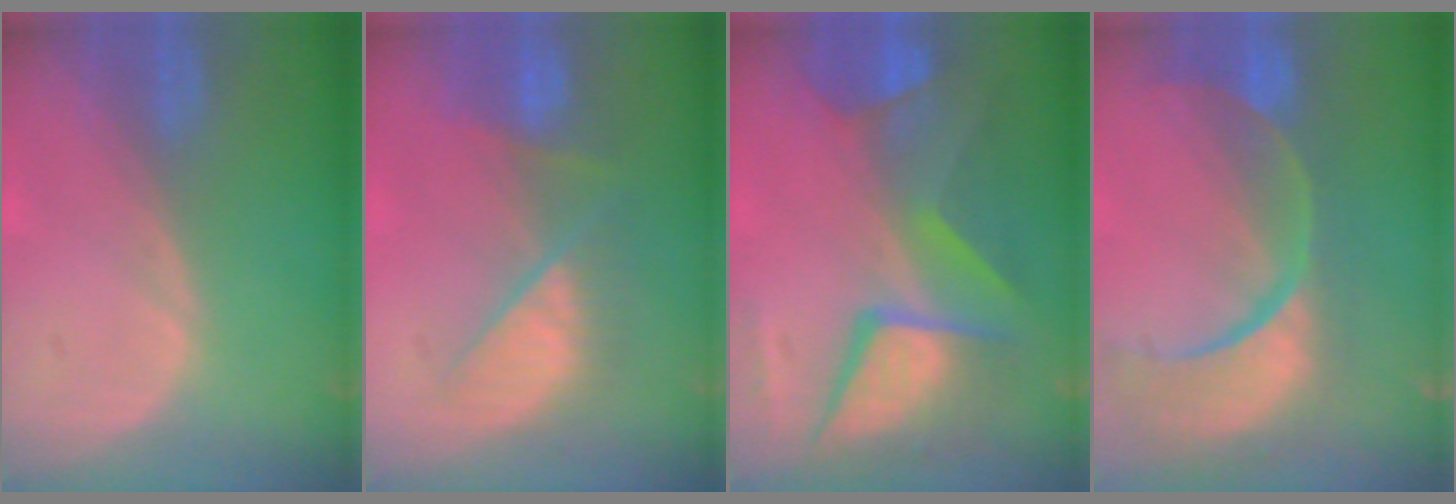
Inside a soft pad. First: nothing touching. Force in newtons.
{"total": 7.3, "press": 7.2, "slide": 1.0}
{"total": 11.3, "press": 11.3, "slide": 1.2}
{"total": 13.7, "press": 10.8, "slide": 8.4}